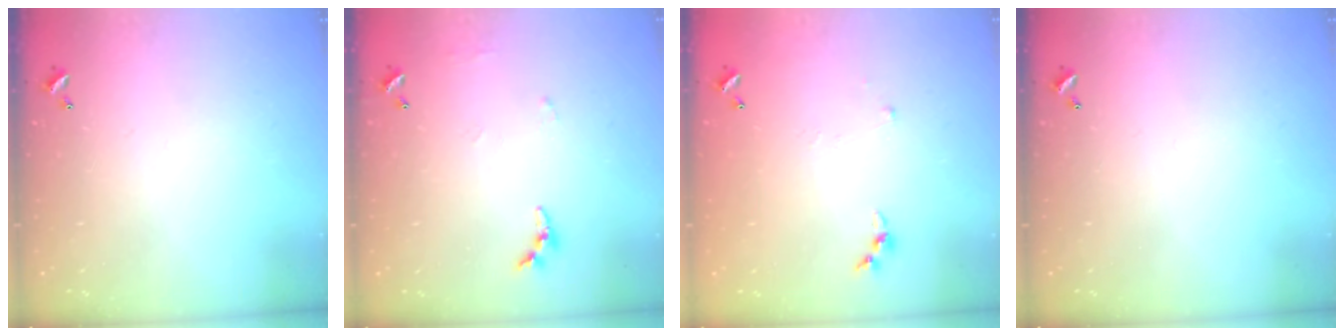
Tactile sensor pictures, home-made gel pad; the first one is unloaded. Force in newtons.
{"total": 5.2, "press": 5.2, "slide": 0.5}
{"total": 3.3, "press": 3.3, "slide": 0.5}
{"total": 0.0}